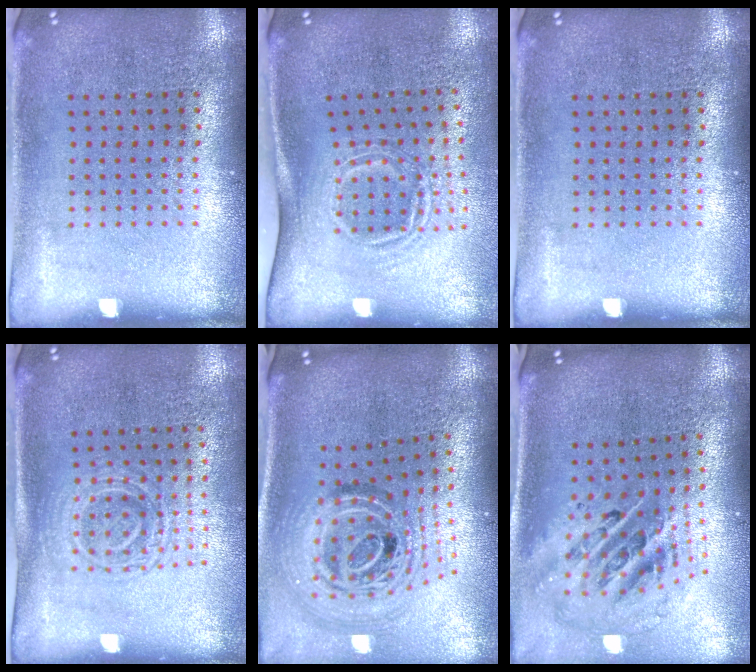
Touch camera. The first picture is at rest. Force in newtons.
{"total": 1.7, "press": 1.2, "slide": 1.2}
{"total": 0.0}
{"total": 1.6, "press": 1.4, "slide": 0.7}
{"total": 2.1, "press": 1.6, "slide": 1.4}
{"total": 2.8, "press": 1.9, "slide": 2.1}